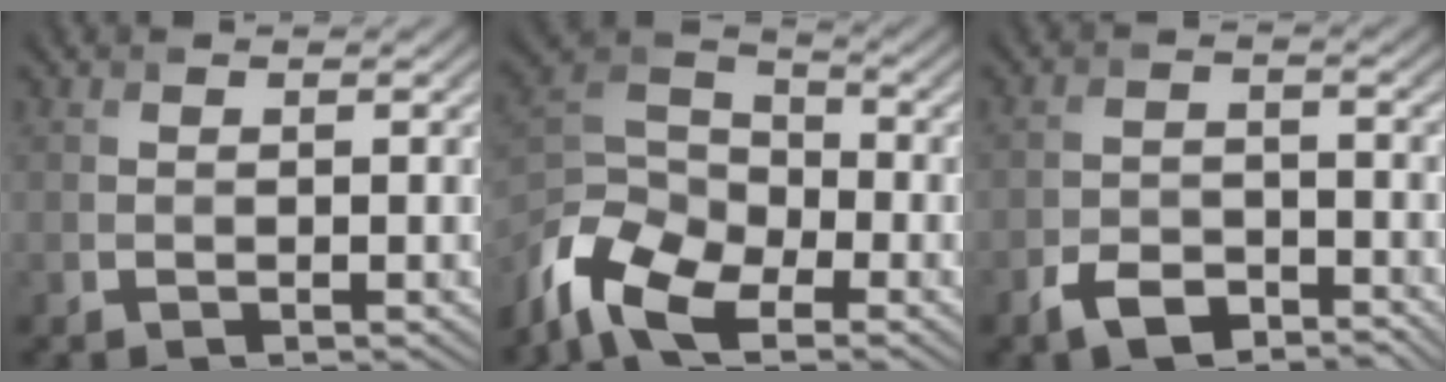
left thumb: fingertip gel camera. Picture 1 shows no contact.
{"total": 11.0, "force": [-7.2, 5.3, 6.4], "torque": [-0.149, -0.015, -0.157]}
{"total": 4.6, "force": [-3.3, 2.3, 2.1], "torque": [-0.041, -0.004, -0.067]}